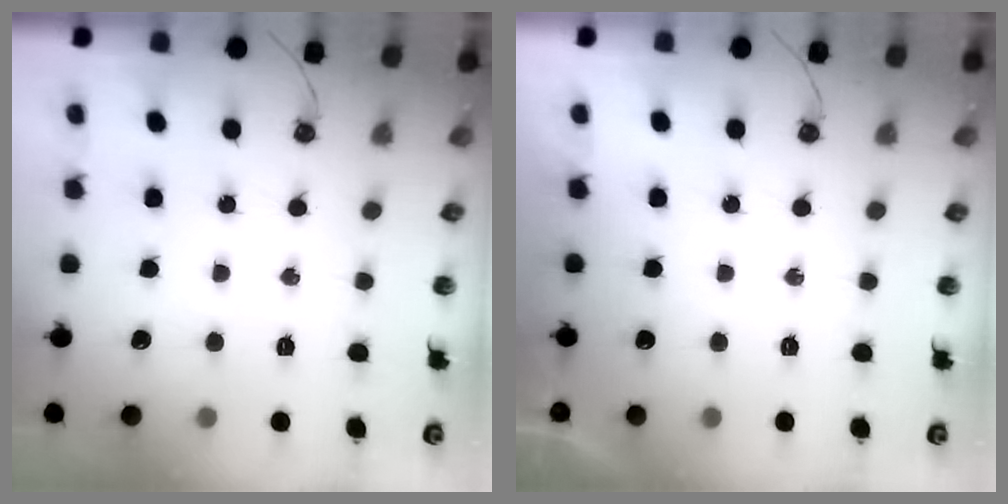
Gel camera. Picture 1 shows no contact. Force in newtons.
{"total": 0.0}